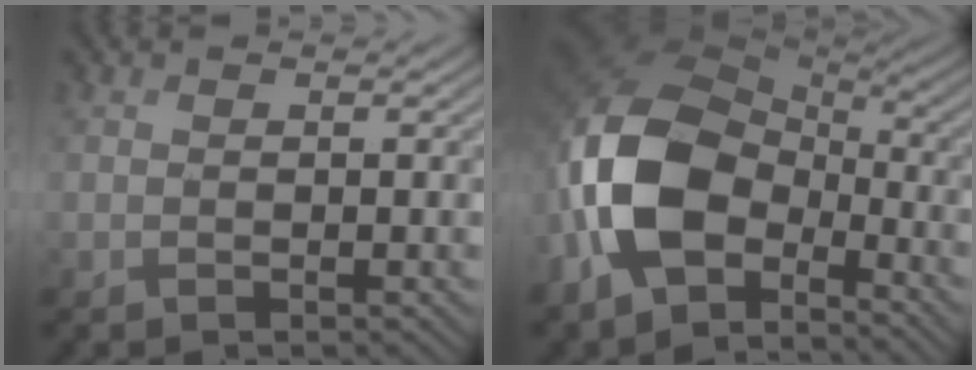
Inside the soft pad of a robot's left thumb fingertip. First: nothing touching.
{"total": 14.8, "force": [-5.8, 9.1, 10.0], "torque": [-0.233, -0.019, -0.128]}